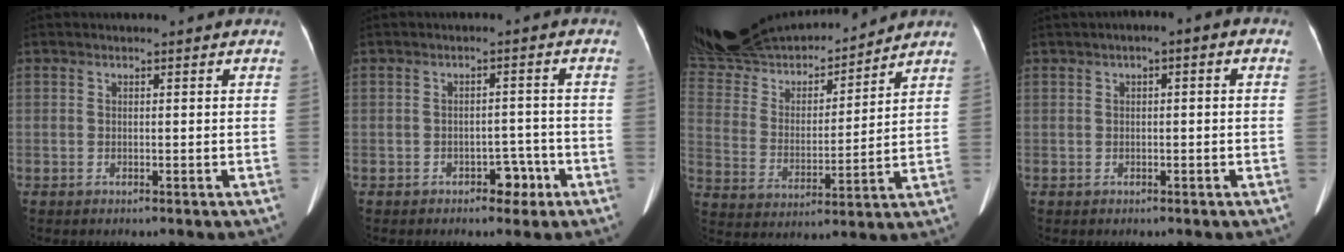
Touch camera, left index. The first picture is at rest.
{"total": 3.3, "force": [-2.1, 2.0, 1.7], "torque": [-0.017, 0.008, -0.025]}
{"total": 26.0, "force": [23.3, 6.6, 9.3], "torque": [-0.214, 0.013, 0.389]}
{"total": 2.5, "force": [0.4, 0.7, 2.3], "torque": [-0.033, 0.016, 0.001]}